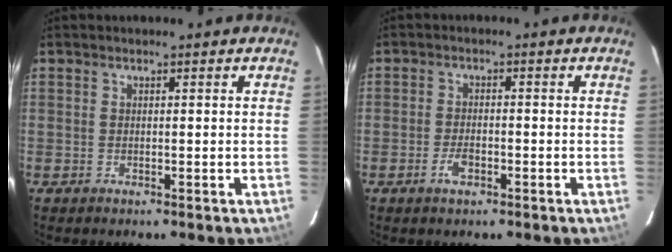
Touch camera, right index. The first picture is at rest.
{"total": 3.0, "force": [-1.6, 1.4, 2.1], "torque": [-0.046, 0.001, -0.031]}